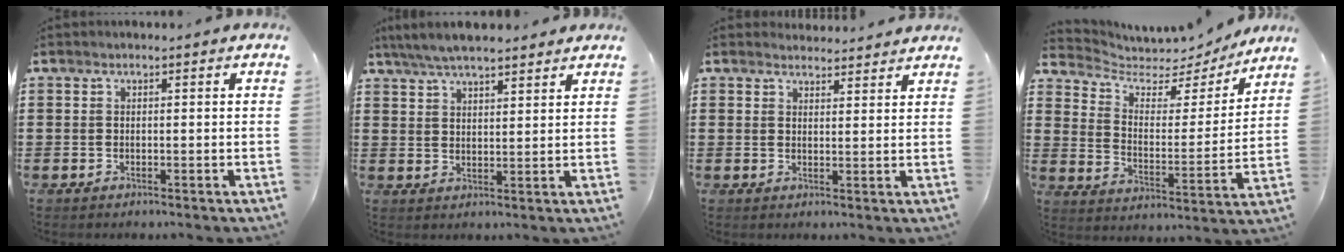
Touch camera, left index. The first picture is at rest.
{"total": 5.3, "force": [4.8, 0.9, 2.1], "torque": [-0.055, -0.008, 0.088]}
{"total": 2.6, "force": [2.6, 0.2, 0.0], "torque": [-0.008, -0.010, 0.050]}
{"total": 4.7, "force": [4.1, 2.0, 1.0], "torque": [-0.049, -0.033, 0.065]}